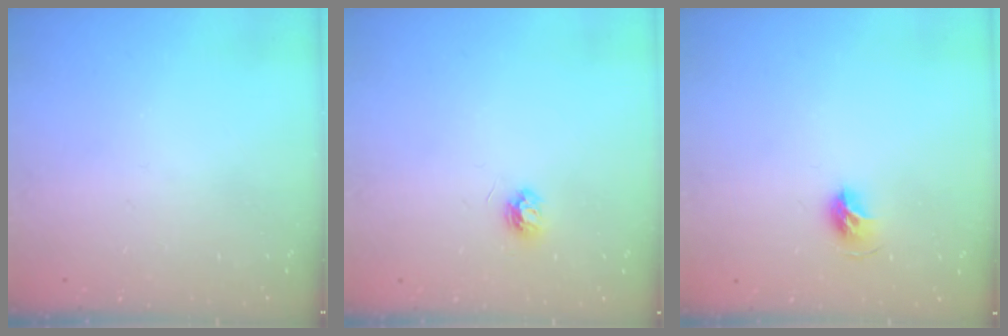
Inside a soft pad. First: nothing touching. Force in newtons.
{"total": 3.9, "press": 3.9, "slide": 0.5}
{"total": 6.7, "press": 6.7, "slide": 0.9}